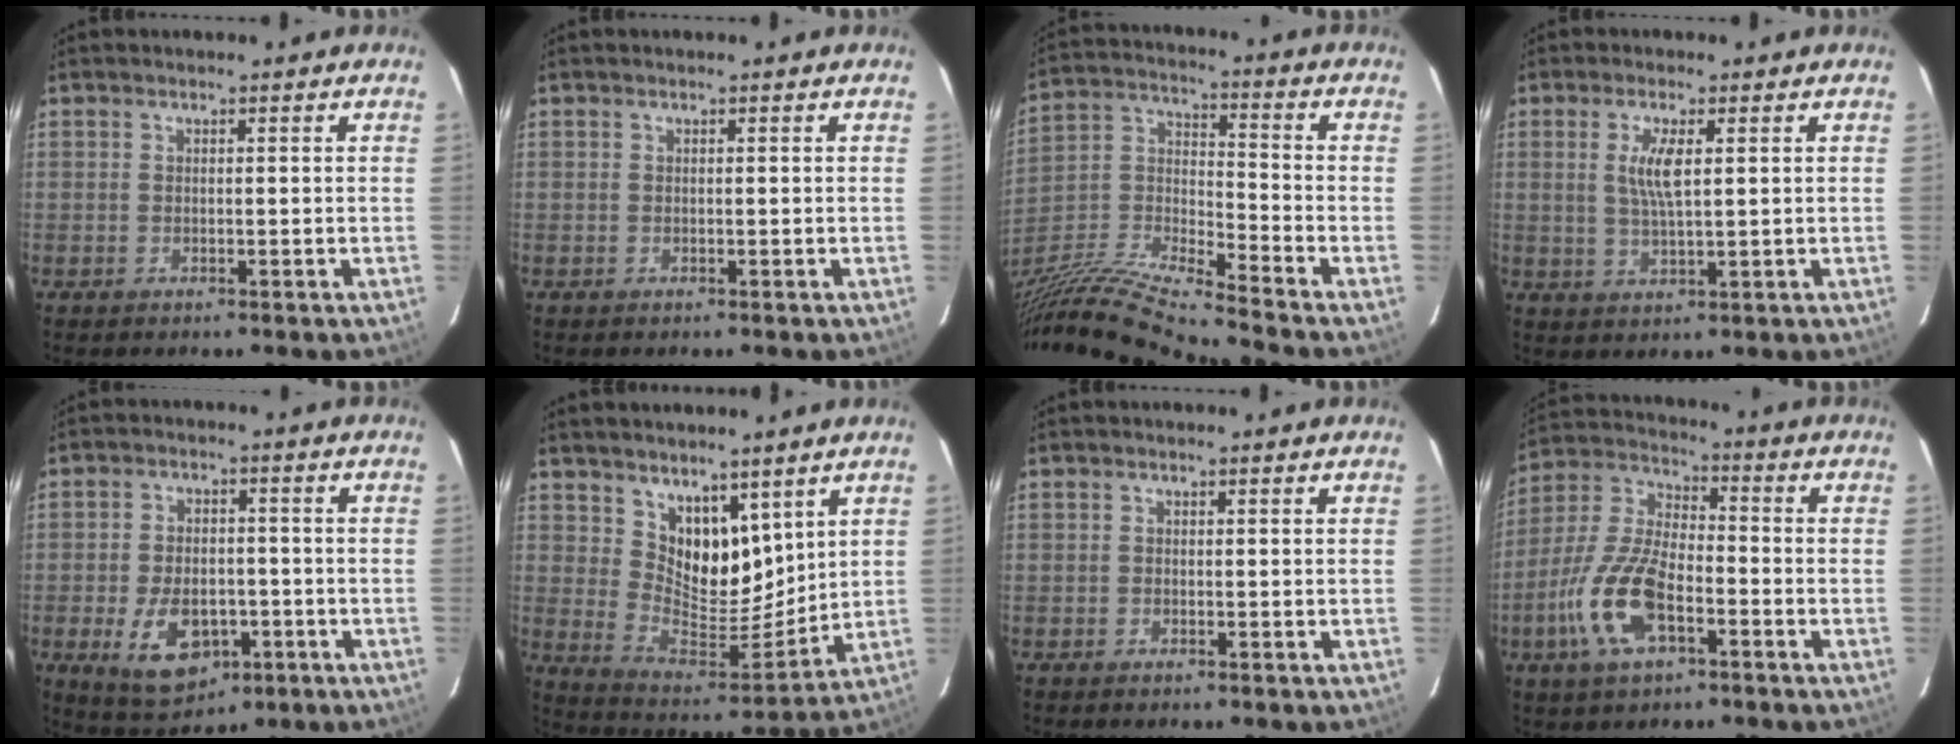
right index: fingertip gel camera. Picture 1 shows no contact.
{"total": 0.0}
{"total": 17.9, "force": [-14.9, 0.5, 9.8], "torque": [-0.197, -0.017, -0.284]}
{"total": 5.1, "force": [1.3, 1.1, 4.8], "torque": [-0.095, -0.002, 0.025]}
{"total": 11.2, "force": [-4.2, 7.1, 7.6], "torque": [-0.161, -0.007, -0.053]}
{"total": 12.1, "force": [7.6, 7.2, 6.1], "torque": [-0.097, -0.010, 0.152]}
{"total": 0.0}
{"total": 14.4, "force": [-6.0, 6.2, 11.5], "torque": [-0.256, -0.003, -0.117]}